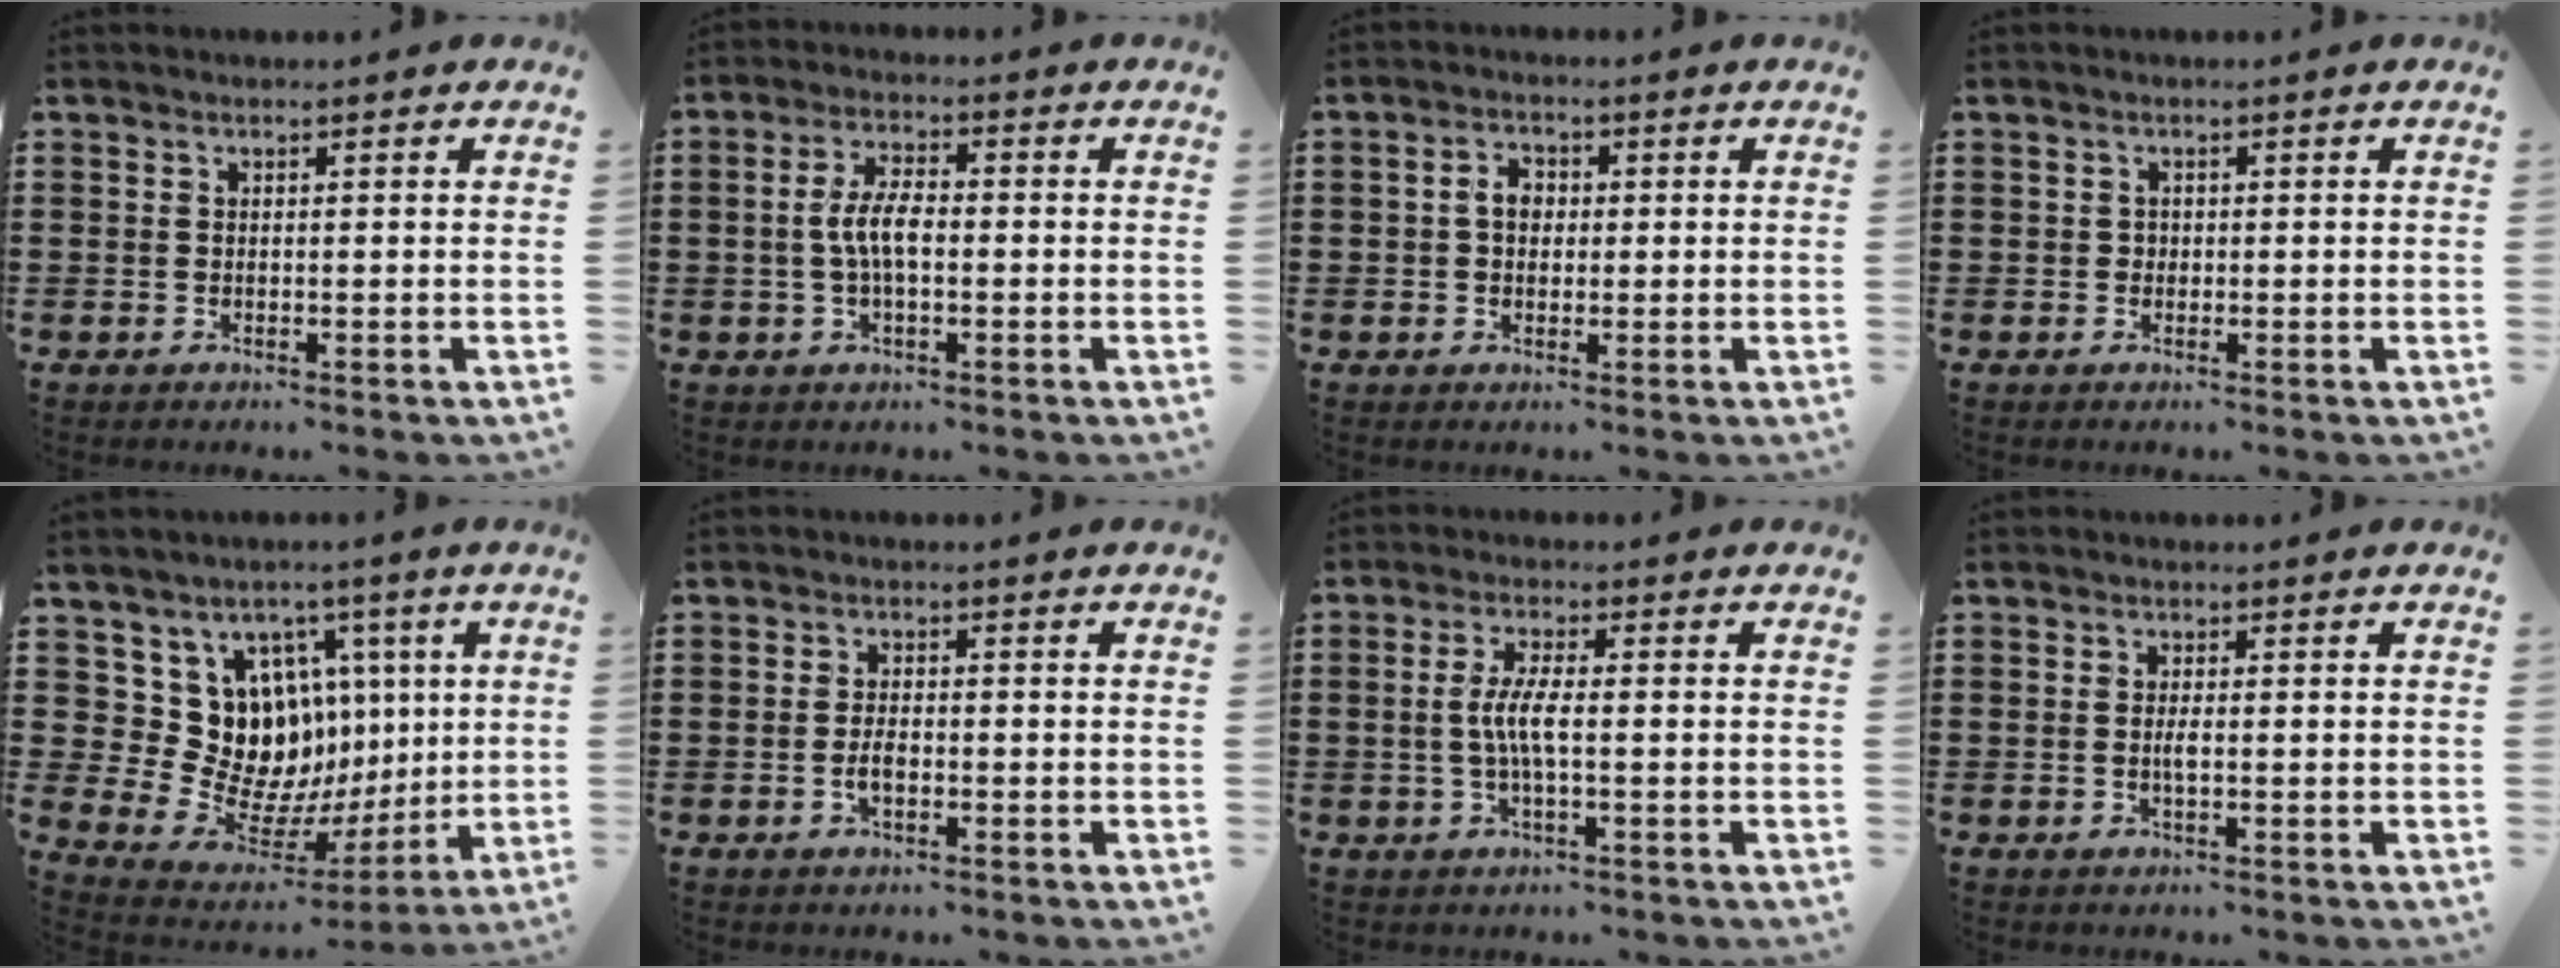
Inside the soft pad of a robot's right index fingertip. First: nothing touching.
{"total": 5.6, "force": [-0.5, 2.3, 5.0], "torque": [-0.113, -0.001, -0.015]}
{"total": 3.1, "force": [0.1, 2.2, 2.2], "torque": [-0.049, 0.010, 0.000]}
{"total": 0.7, "force": [0.0, 0.6, 0.2], "torque": [-0.006, 0.003, 0.000]}
{"total": 12.5, "force": [3.2, 11.2, 4.3], "torque": [-0.091, -0.048, 0.074]}
{"total": 2.4, "force": [-0.8, 1.0, 2.1], "torque": [-0.039, 0.001, -0.013]}
{"total": 4.6, "force": [-0.6, 0.9, 4.5], "torque": [-0.096, -0.004, -0.017]}
{"total": 1.8, "force": [-0.3, 0.4, 1.7], "torque": [-0.040, -0.002, -0.009]}